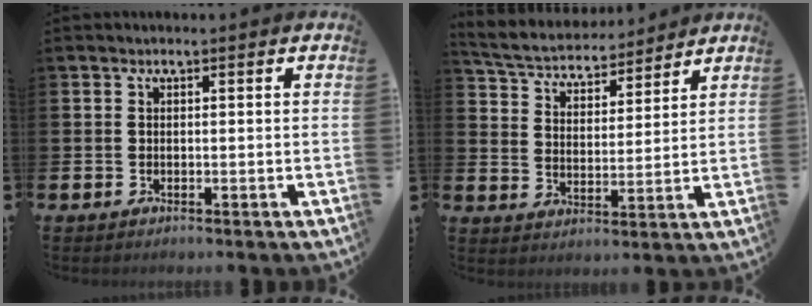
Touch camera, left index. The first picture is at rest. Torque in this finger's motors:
{"motor_torque": [0.93, -1.21, -0.10, 0.18]}